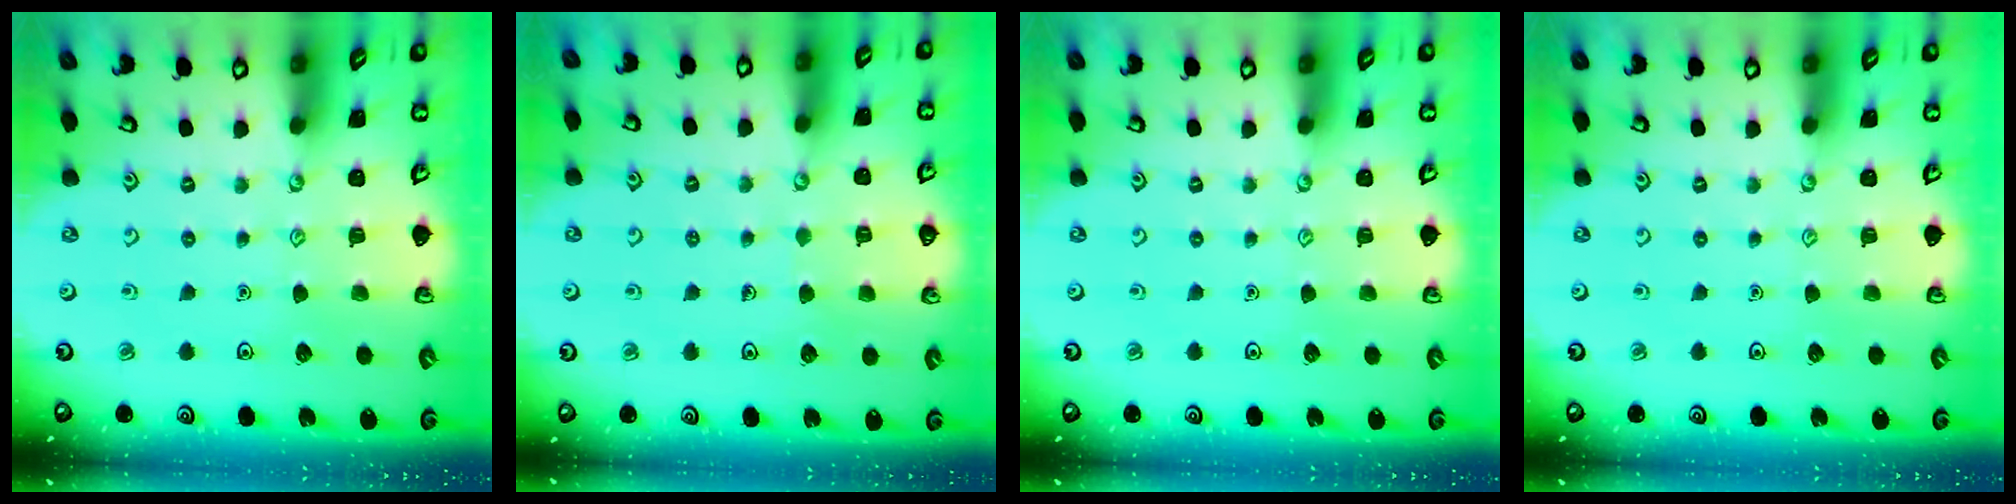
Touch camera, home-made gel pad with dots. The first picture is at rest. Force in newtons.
{"total": 2.9, "press": 2.9, "slide": 0.2}
{"total": 0.0}
{"total": 0.0}